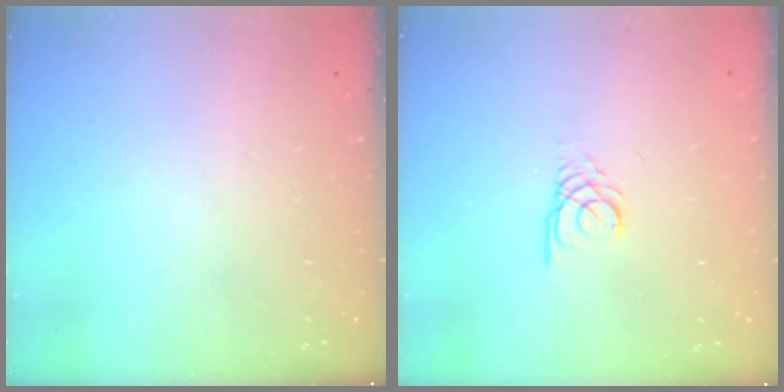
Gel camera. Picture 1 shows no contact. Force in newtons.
{"total": 2.5, "press": 2.5, "slide": 0.2}